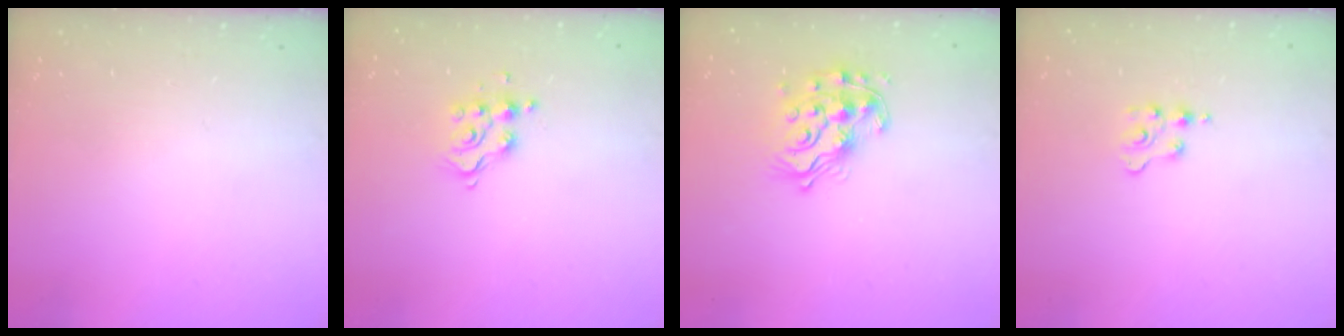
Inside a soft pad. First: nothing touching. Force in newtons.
{"total": 9.8, "press": 9.8, "slide": 0.8}
{"total": 15.6, "press": 15.5, "slide": 1.3}
{"total": 2.3, "press": 2.3, "slide": 0.3}